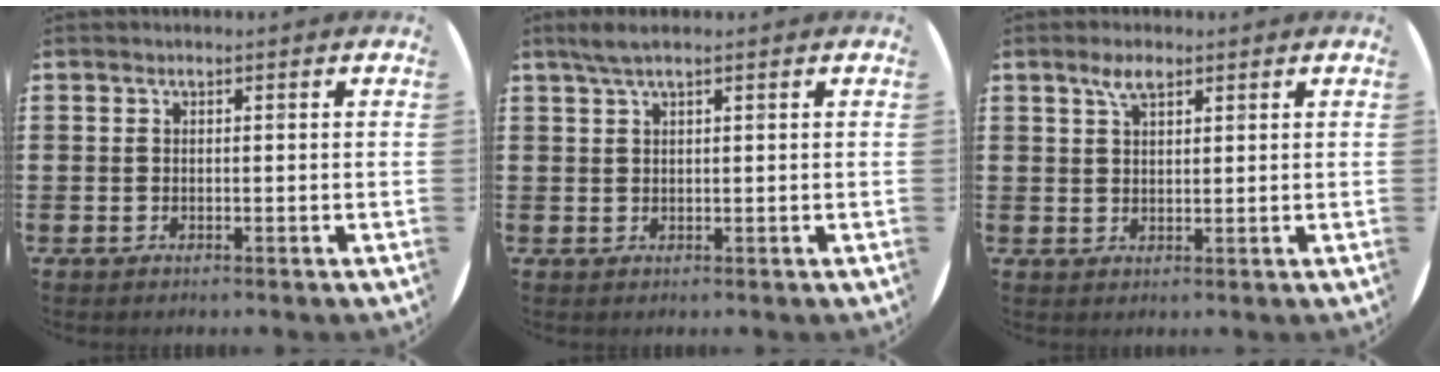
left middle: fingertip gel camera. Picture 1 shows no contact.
{"total": 2.2, "force": [1.5, 0.1, 1.6], "torque": [-0.033, 0.004, 0.026]}
{"total": 3.3, "force": [2.2, 1.2, 2.1], "torque": [-0.037, 0.004, 0.037]}